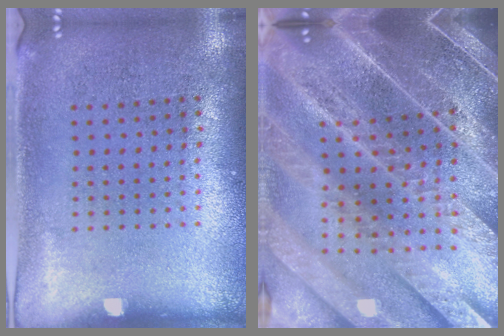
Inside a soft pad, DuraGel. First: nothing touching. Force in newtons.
{"total": 5.5, "press": 4.7, "slide": 2.8}